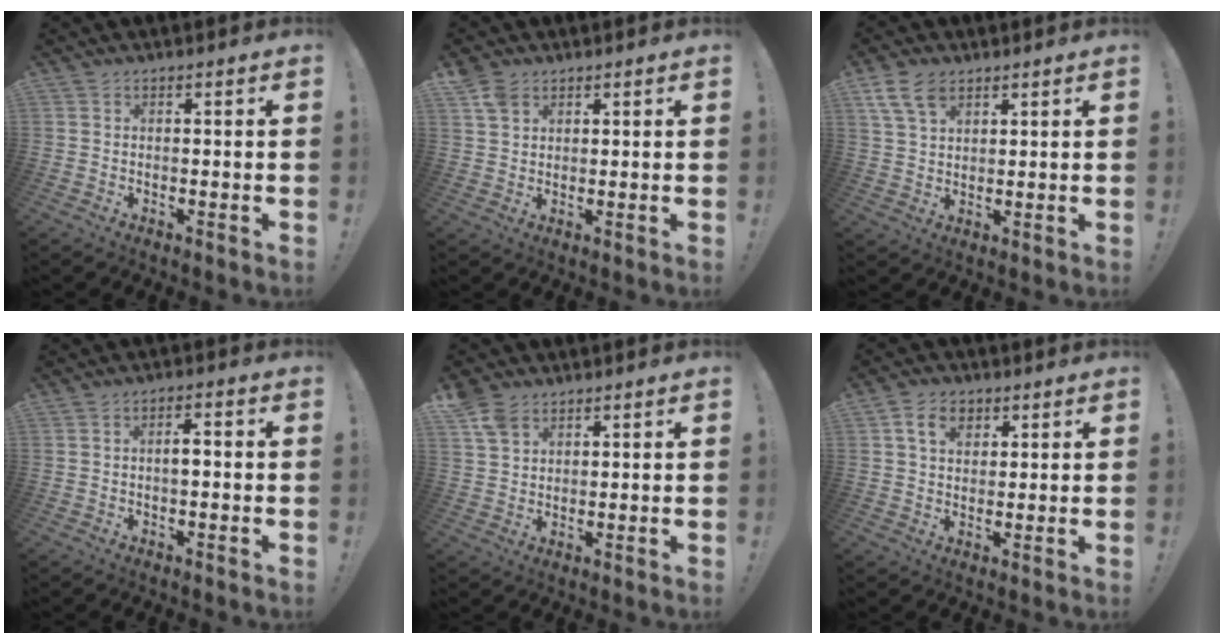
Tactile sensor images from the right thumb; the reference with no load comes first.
{"total": 4.9, "force": [3.0, 3.2, 2.0], "torque": [-0.040, -0.007, 0.059]}
{"total": 8.2, "force": [4.9, 4.7, 4.6], "torque": [-0.088, -0.008, 0.097]}
{"total": 2.8, "force": [-0.7, 0.9, 2.6], "torque": [-0.041, 0.008, -0.017]}
{"total": 6.1, "force": [3.8, 4.0, 2.6], "torque": [-0.046, -0.012, 0.074]}
{"total": 7.1, "force": [2.9, 5.1, 4.0], "torque": [-0.066, 0.005, 0.052]}